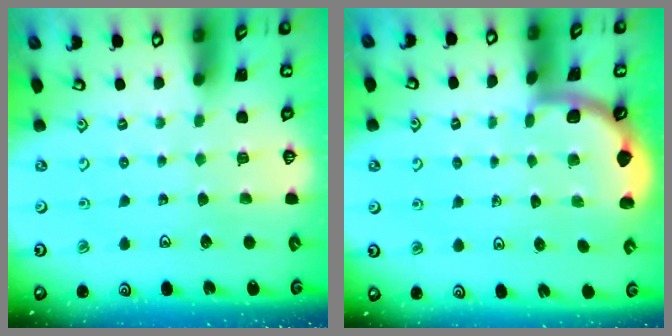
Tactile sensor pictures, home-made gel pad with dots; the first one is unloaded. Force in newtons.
{"total": 1.6, "press": 1.6, "slide": 0.2}